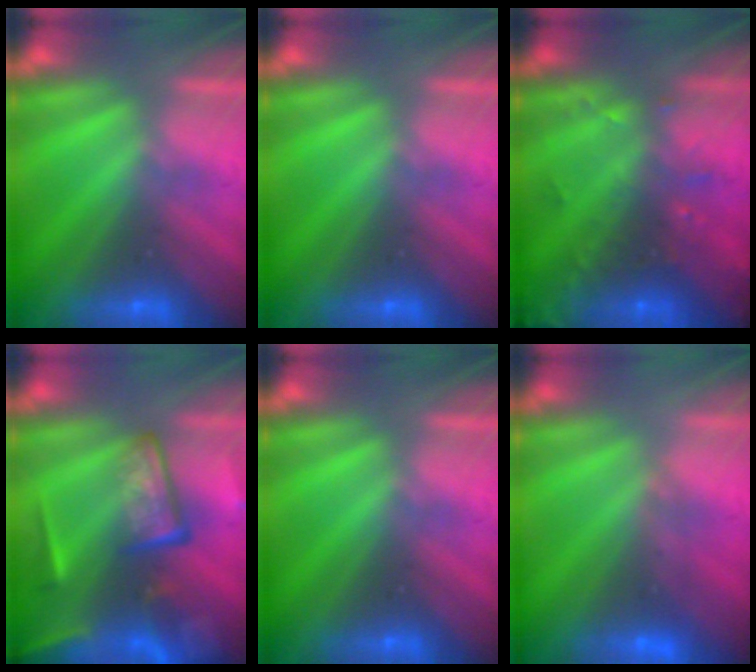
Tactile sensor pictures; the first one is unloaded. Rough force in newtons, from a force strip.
{"total": 0.0}
{"total": 8.6}
{"total": 8.8}
{"total": 0.0}
{"total": 3.9}